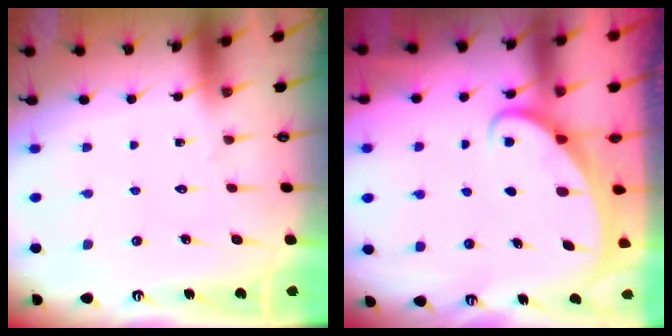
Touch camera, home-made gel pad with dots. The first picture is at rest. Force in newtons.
{"total": 1.9, "press": 1.9, "slide": 0.2}